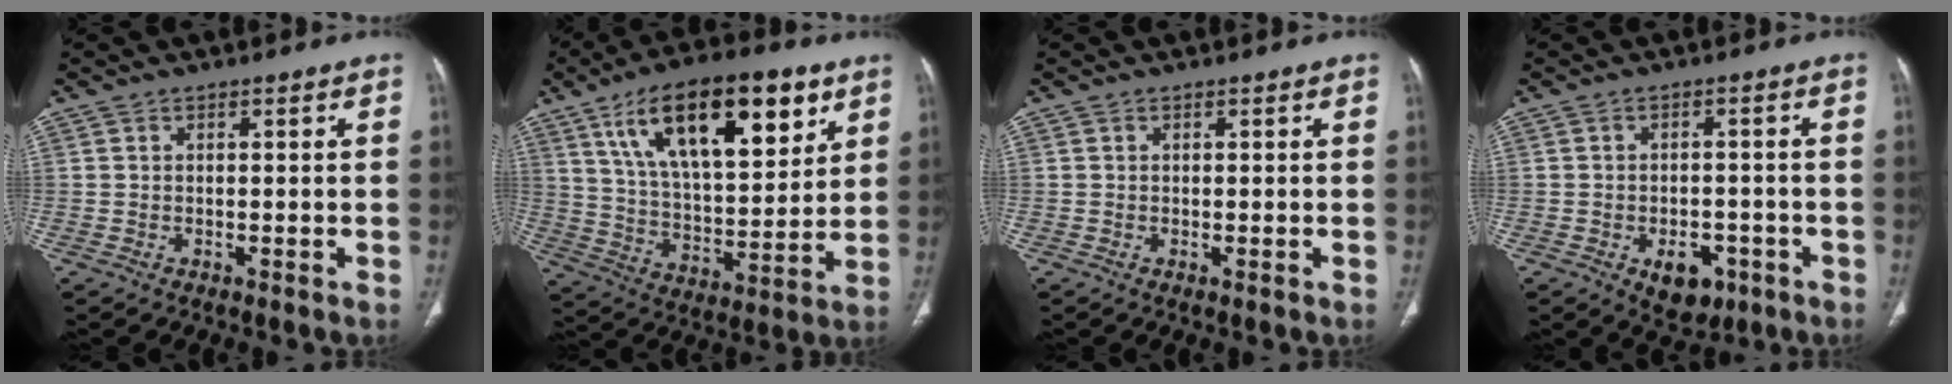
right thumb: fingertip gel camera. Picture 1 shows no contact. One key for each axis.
{"total": 24.2, "fx": 12.0, "fy": 10.1, "fz": 18.4, "tx": -0.266, "ty": -0.035, "tz": 0.206}
{"total": 0.0}
{"total": 6.7, "fx": -3.0, "fy": 4.3, "fz": 4.1, "tx": -0.035, "ty": 0.013, "tz": -0.034}